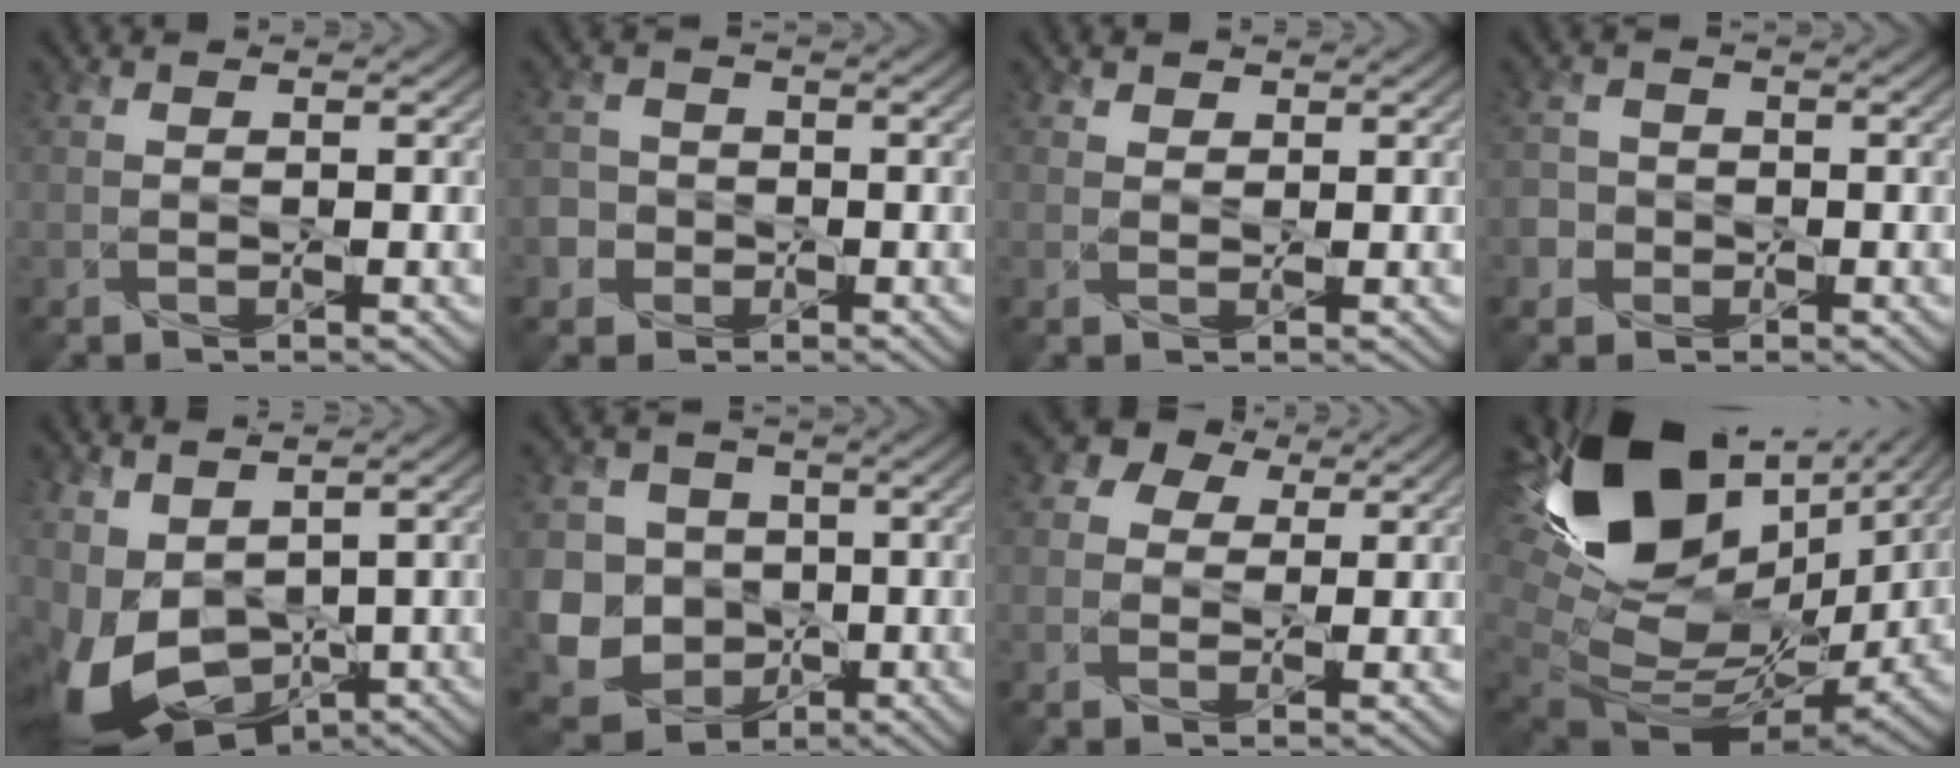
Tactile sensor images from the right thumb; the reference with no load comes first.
{"total": 3.5, "force": [-1.8, 3.0, -0.2], "torque": [0.008, 0.003, -0.051]}
{"total": 1.3, "force": [0.9, 0.9, -0.2], "torque": [0.002, -0.002, 0.011]}
{"total": 3.0, "force": [-1.6, 2.6, -0.4], "torque": [0.013, 0.006, -0.043]}
{"total": 10.1, "force": [-1.9, 6.2, 7.8], "torque": [-0.190, -0.024, -0.029]}
{"total": 9.8, "force": [-1.9, 9.0, 3.4], "torque": [-0.098, -0.026, -0.061]}
{"total": 6.1, "force": [2.6, 5.2, 2.0], "torque": [-0.054, 0.020, 0.029]}
{"total": 18.5, "force": [5.1, 12.1, 13.0], "torque": [-0.273, -0.038, 0.127]}